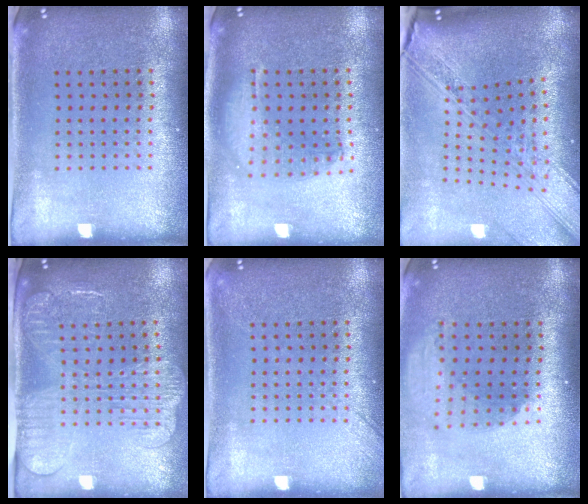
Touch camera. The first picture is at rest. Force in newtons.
{"total": 1.5, "press": 1.4, "slide": 0.7}
{"total": 3.8, "press": 2.8, "slide": 2.6}
{"total": 2.4, "press": 2.0, "slide": 1.4}
{"total": 1.2, "press": 1.2, "slide": 0.2}
{"total": 1.9, "press": 1.5, "slide": 1.2}